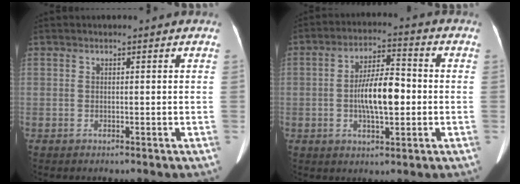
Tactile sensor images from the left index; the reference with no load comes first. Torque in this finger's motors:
{"motor_torque": [1.60, 0.14, 0.73, 0.21]}